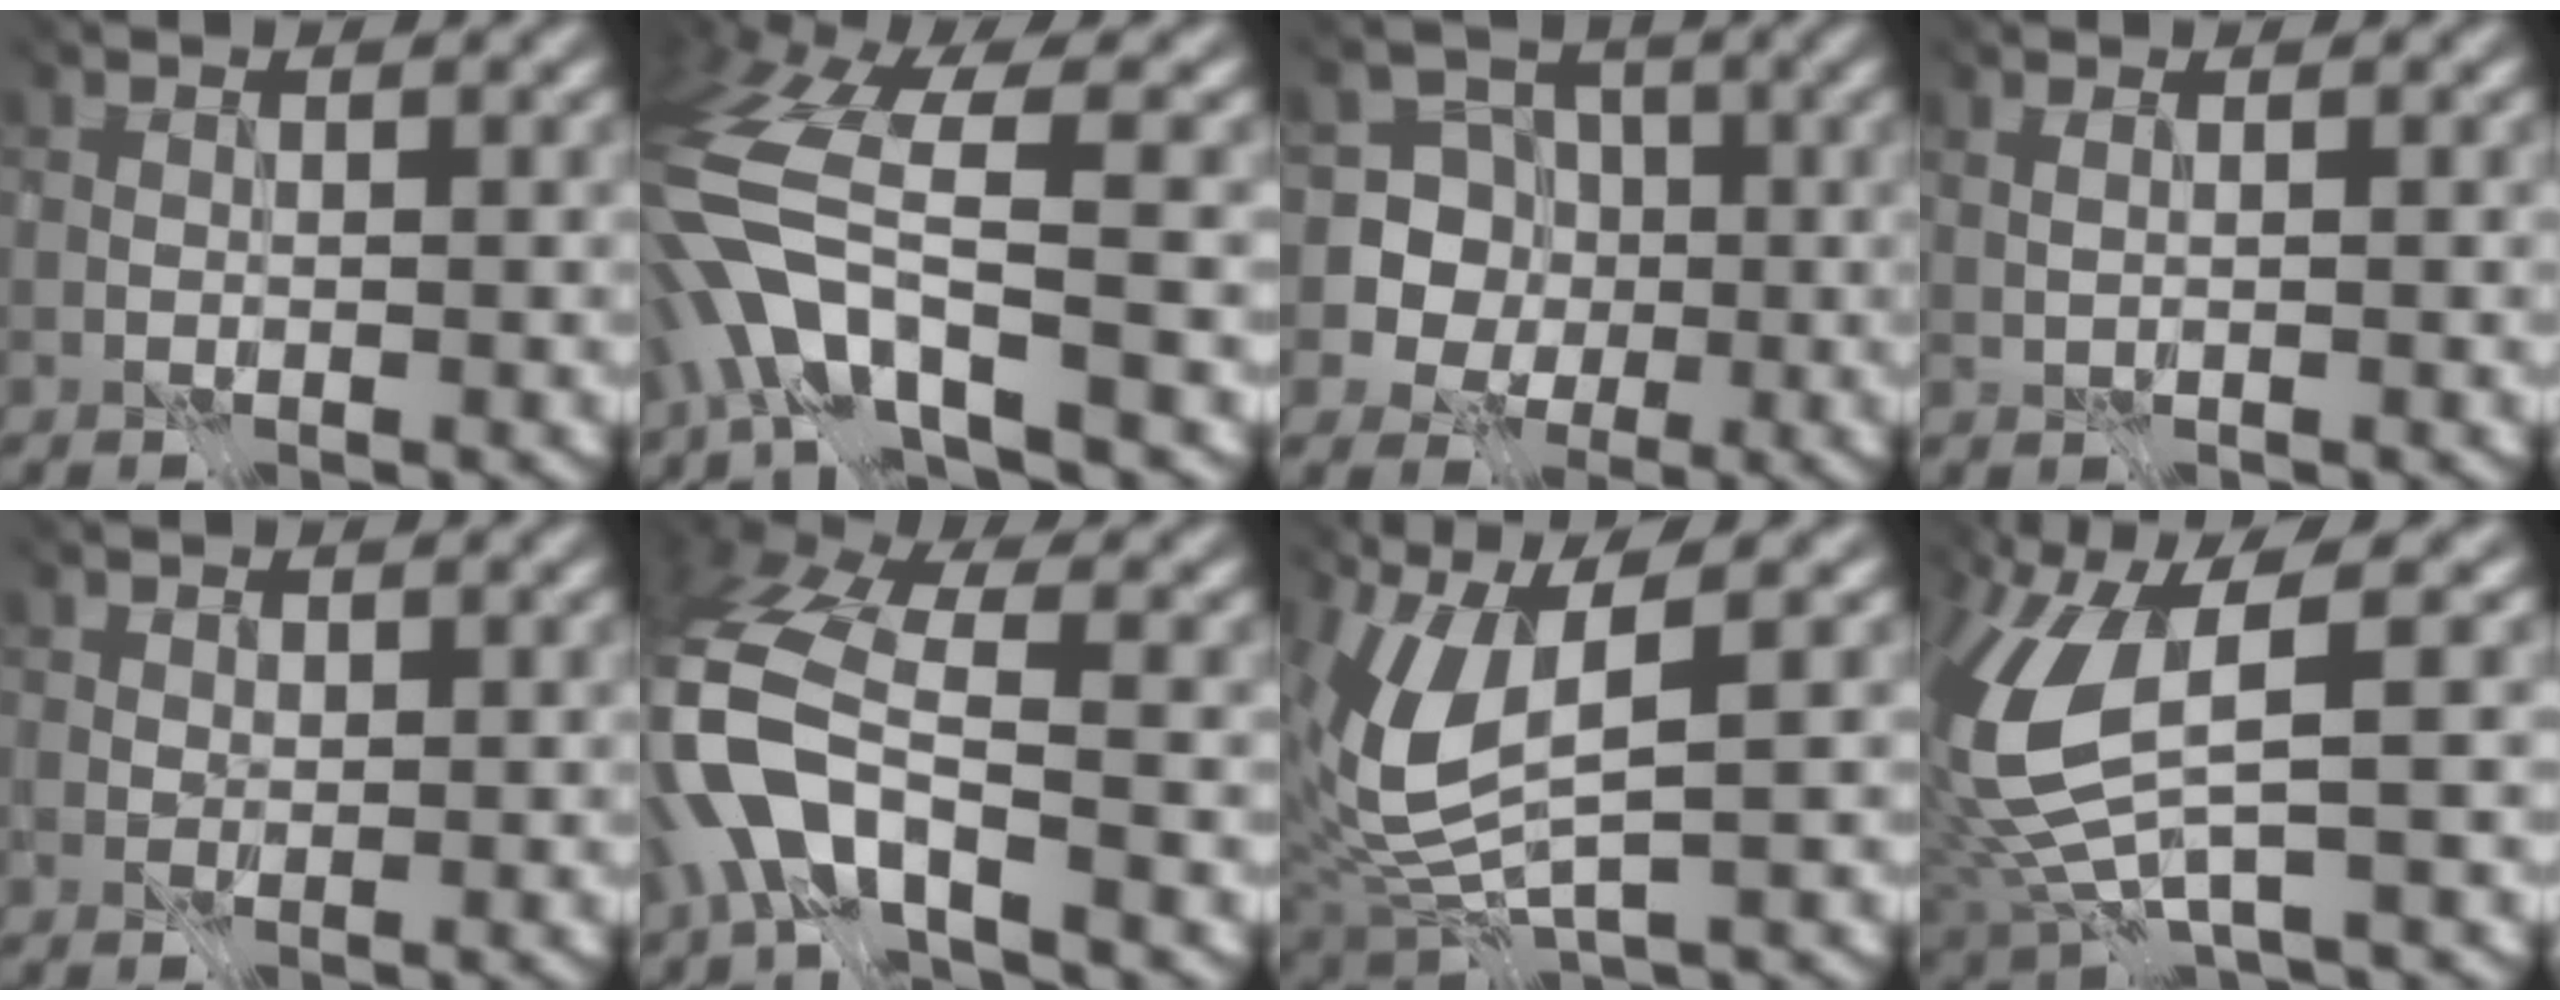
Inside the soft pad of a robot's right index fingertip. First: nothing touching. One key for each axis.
{"total": 8.6, "fx": -5.5, "fy": 1.2, "fz": 6.5, "tx": -0.142, "ty": -0.006, "tz": -0.089}
{"total": 4.5, "fx": -2.4, "fy": 3.8, "fz": -0.2, "tx": 0.005, "ty": -0.005, "tz": -0.033}
{"total": 2.4, "fx": 1.5, "fy": 1.0, "fz": 1.5, "tx": -0.008, "ty": 0.020, "tz": 0.018}
{"total": 1.6, "fx": -1.1, "fy": -0.6, "fz": -1.0, "tx": 0.013, "ty": -0.022, "tz": 0.004}
{"total": 8.6, "fx": -5.6, "fy": 2.7, "fz": 6.0, "tx": -0.142, "ty": -0.008, "tz": -0.093}
{"total": 5.6, "fx": 0.1, "fy": 1.4, "fz": 5.4, "tx": -0.144, "ty": -0.017, "tz": 0.034}
{"total": 7.2, "fx": -0.8, "fy": 1.7, "fz": 7.0, "tx": -0.195, "ty": -0.034, "tz": 0.022}